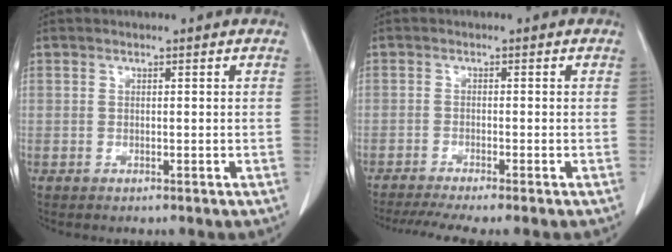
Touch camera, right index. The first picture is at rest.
{"total": 7.0, "force": [-5.8, -0.3, 3.9], "torque": [-0.055, -0.012, -0.091]}